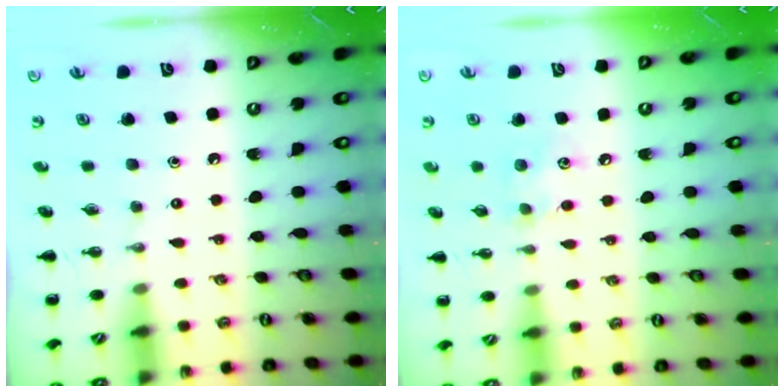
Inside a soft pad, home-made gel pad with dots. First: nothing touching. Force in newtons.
{"total": 5.8, "press": 5.7, "slide": 1.3}